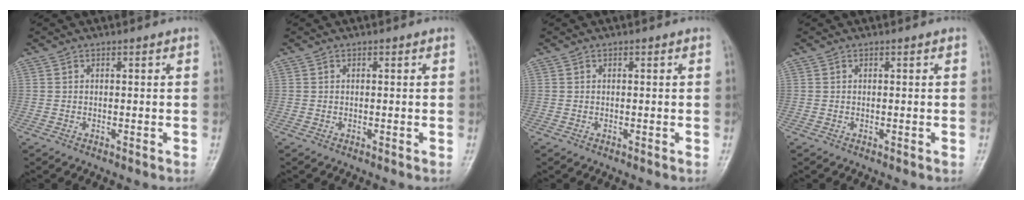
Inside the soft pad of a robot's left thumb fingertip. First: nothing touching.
{"total": 0.0}
{"total": 0.0}
{"total": 0.0}